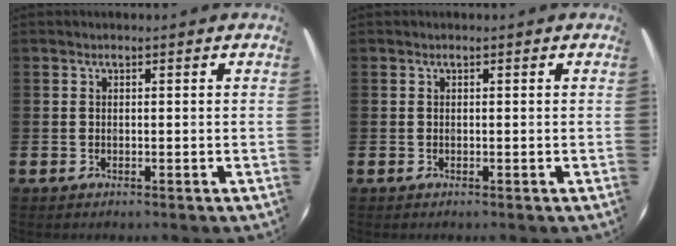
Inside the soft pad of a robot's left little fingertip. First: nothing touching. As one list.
[{"total": 0.0}]